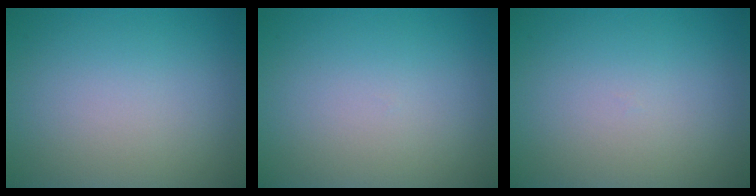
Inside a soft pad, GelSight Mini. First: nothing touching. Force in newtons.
{"total": 0.0}
{"total": 0.0}